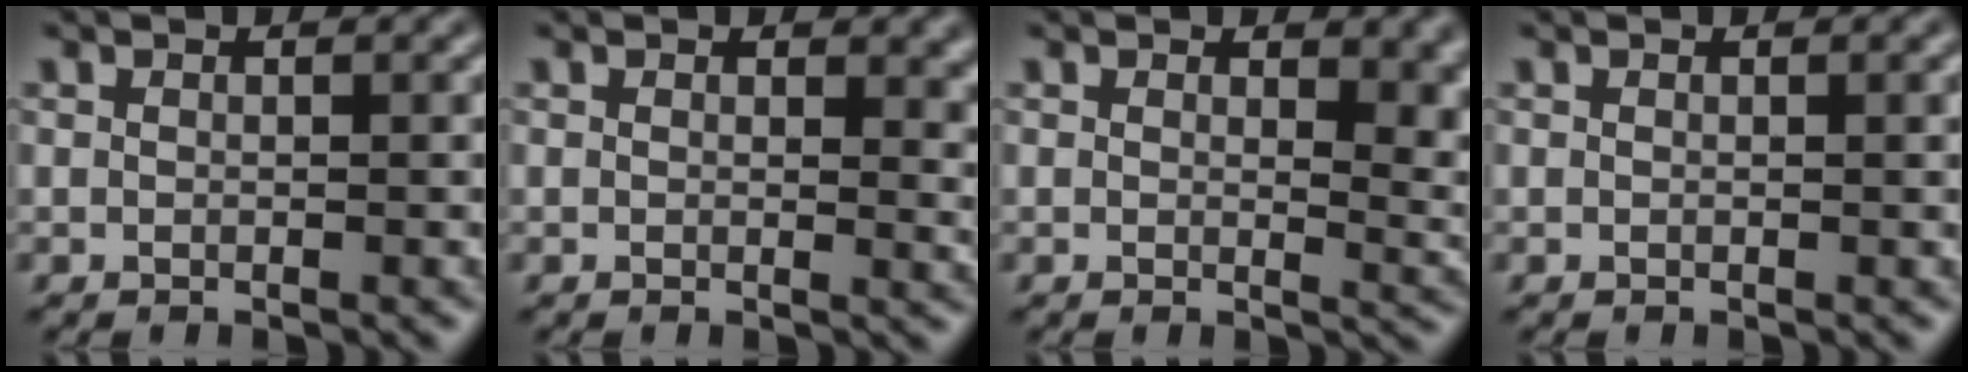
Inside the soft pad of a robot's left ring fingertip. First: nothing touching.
{"total": 2.6, "force": [0.7, 1.5, 2.1], "torque": [-0.018, -0.004, 0.007]}
{"total": 4.6, "force": [1.4, 2.4, 3.7], "torque": [-0.032, -0.011, 0.023]}
{"total": 0.6, "force": [0.1, 0.1, 0.6], "torque": [-0.007, 0.000, 0.001]}